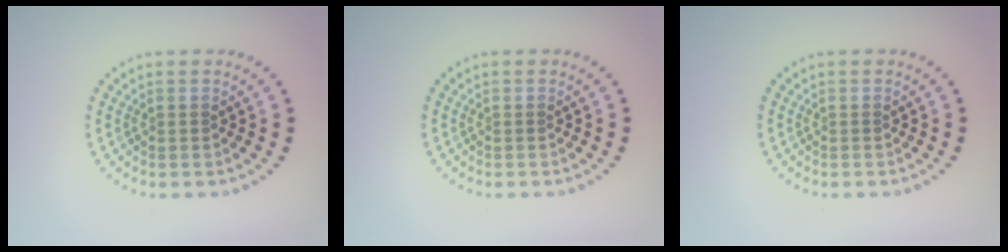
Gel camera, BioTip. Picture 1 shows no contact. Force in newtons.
{"total": 0.0}
{"total": 0.0}